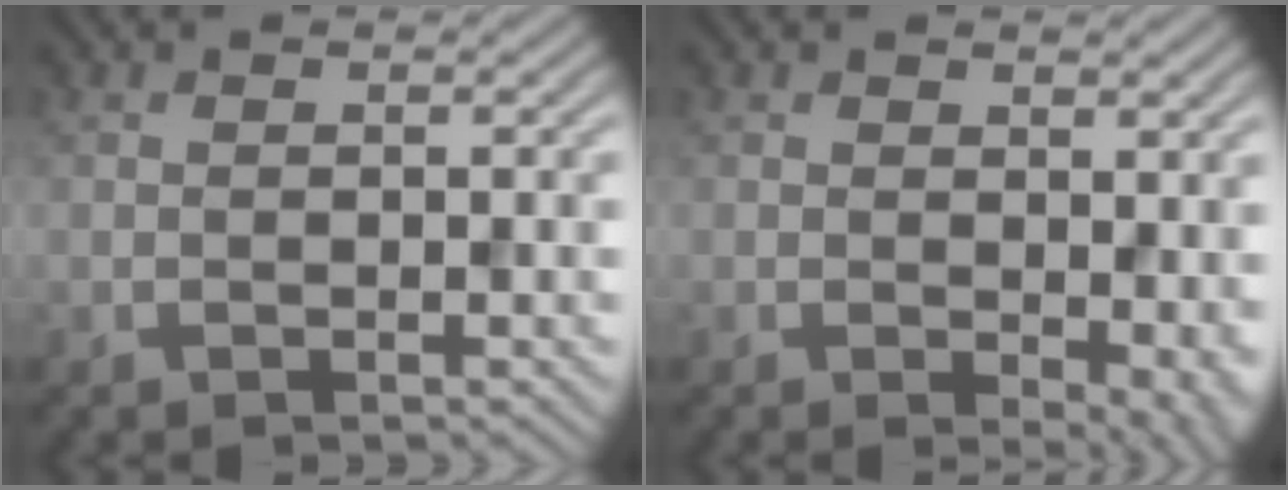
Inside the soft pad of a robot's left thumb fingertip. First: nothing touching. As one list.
[{"total": 4.2, "force": [-0.1, 2.2, 3.6], "torque": [-0.044, -0.011, 0.006]}]